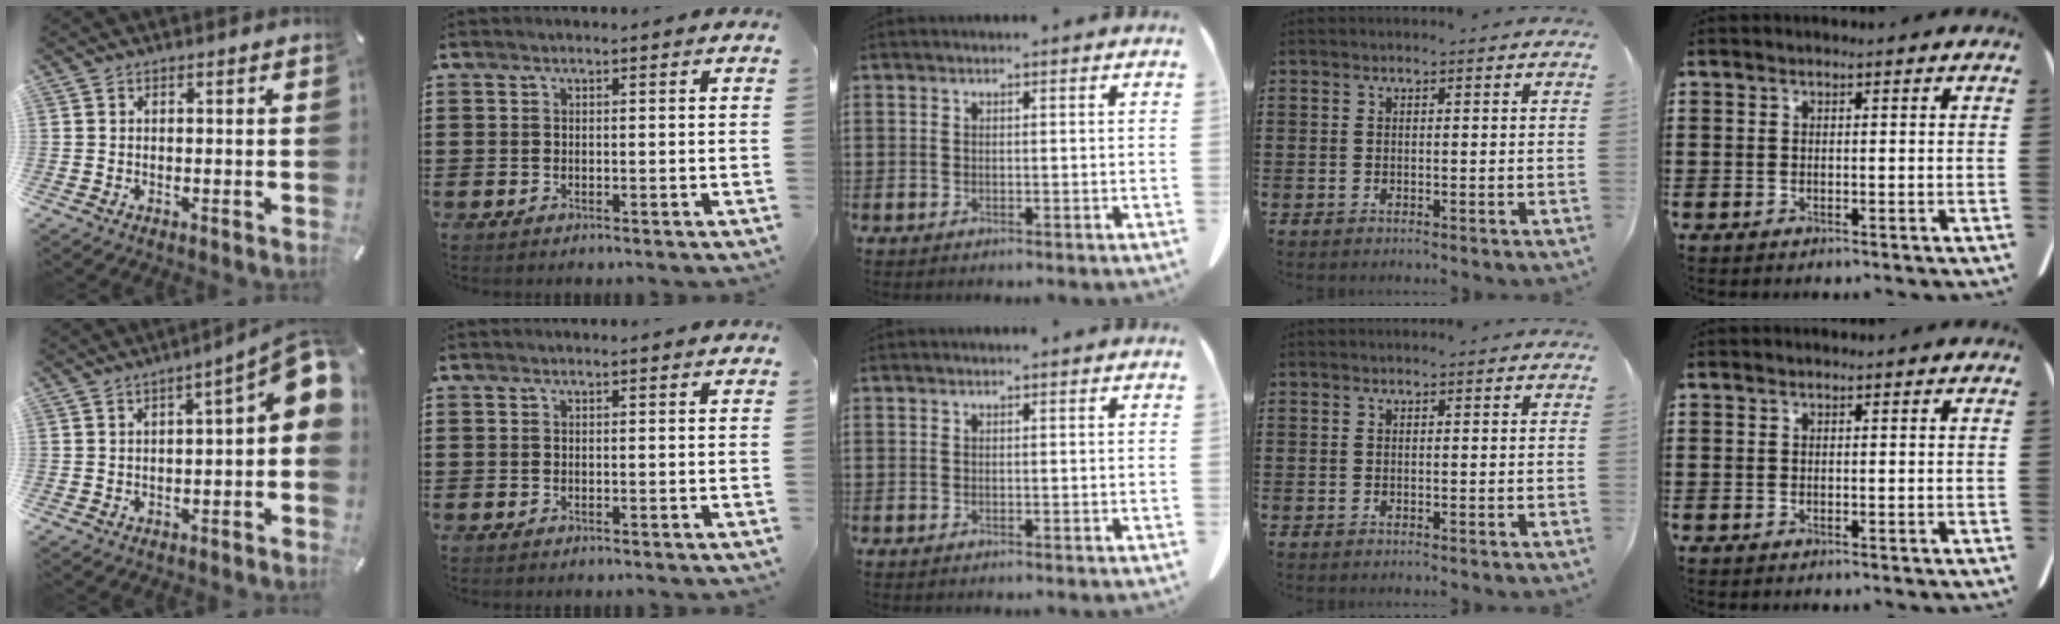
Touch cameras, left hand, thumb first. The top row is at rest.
{"thumb": {"total": 8.8, "force": [1.6, 2.7, 8.2], "torque": [-0.105, -0.024, 0.024]}}